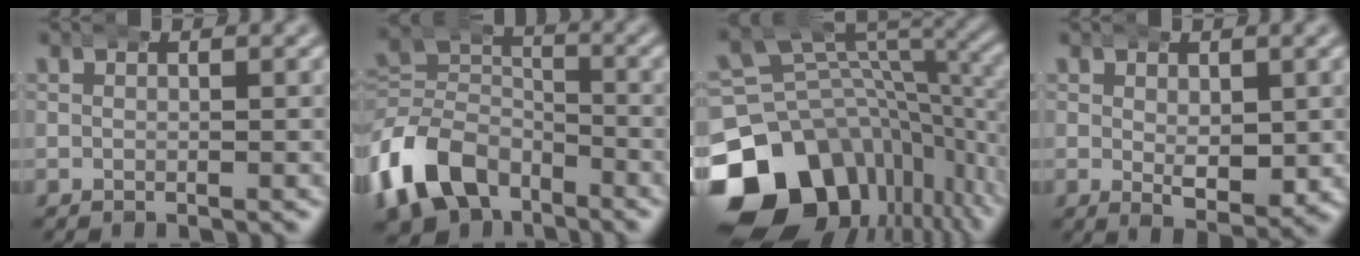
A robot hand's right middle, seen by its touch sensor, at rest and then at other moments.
{"total": 9.3, "force": [-4.2, 7.3, 3.9], "torque": [-0.079, -0.035, -0.066]}
{"total": 20.0, "force": [-6.7, 14.7, 11.8], "torque": [-0.177, -0.055, -0.094]}
{"total": 3.7, "force": [-0.2, 2.0, 3.1], "torque": [-0.051, -0.025, 0.008]}